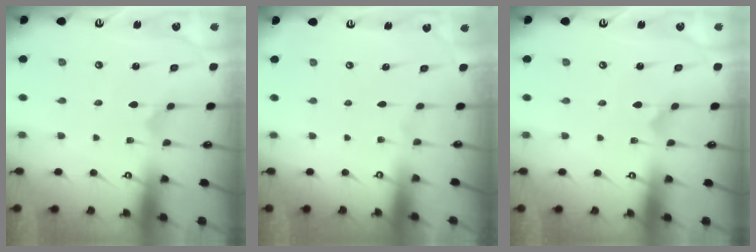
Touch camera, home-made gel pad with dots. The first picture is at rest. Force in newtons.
{"total": 0.0}
{"total": 1.1, "press": 1.1, "slide": 0.0}